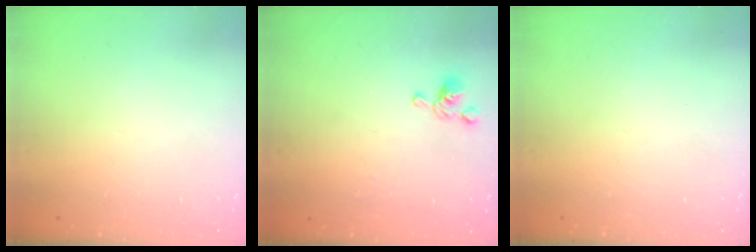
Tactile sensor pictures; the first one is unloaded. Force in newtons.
{"total": 5.7, "press": 5.7, "slide": 0.6}
{"total": 0.0}